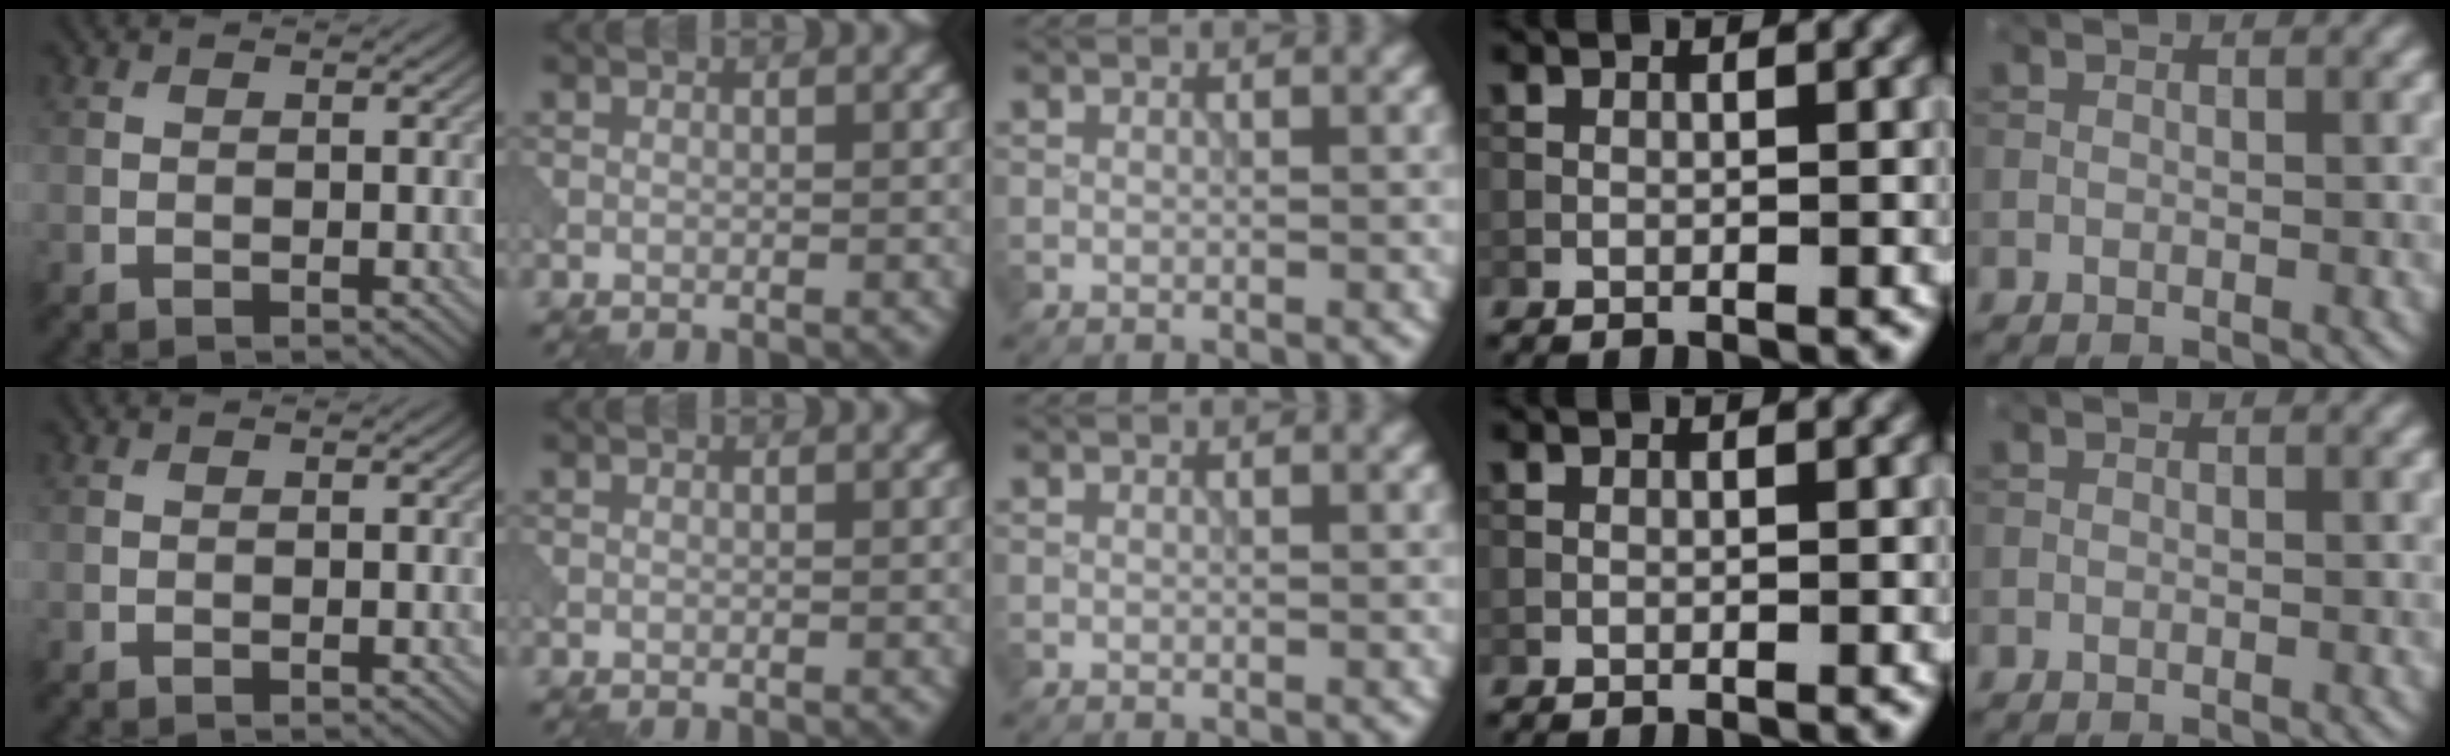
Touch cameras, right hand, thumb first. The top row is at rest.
{}